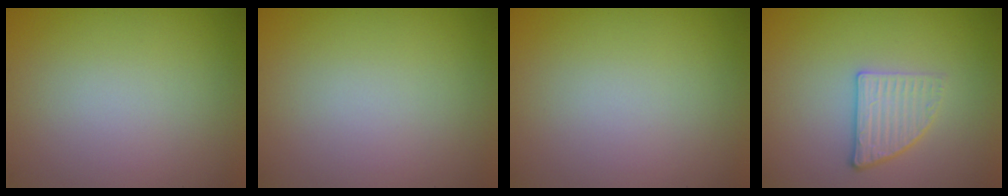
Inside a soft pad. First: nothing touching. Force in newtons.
{"total": 0.0}
{"total": 0.0}
{"total": 2.6, "press": 2.3, "slide": 1.3}